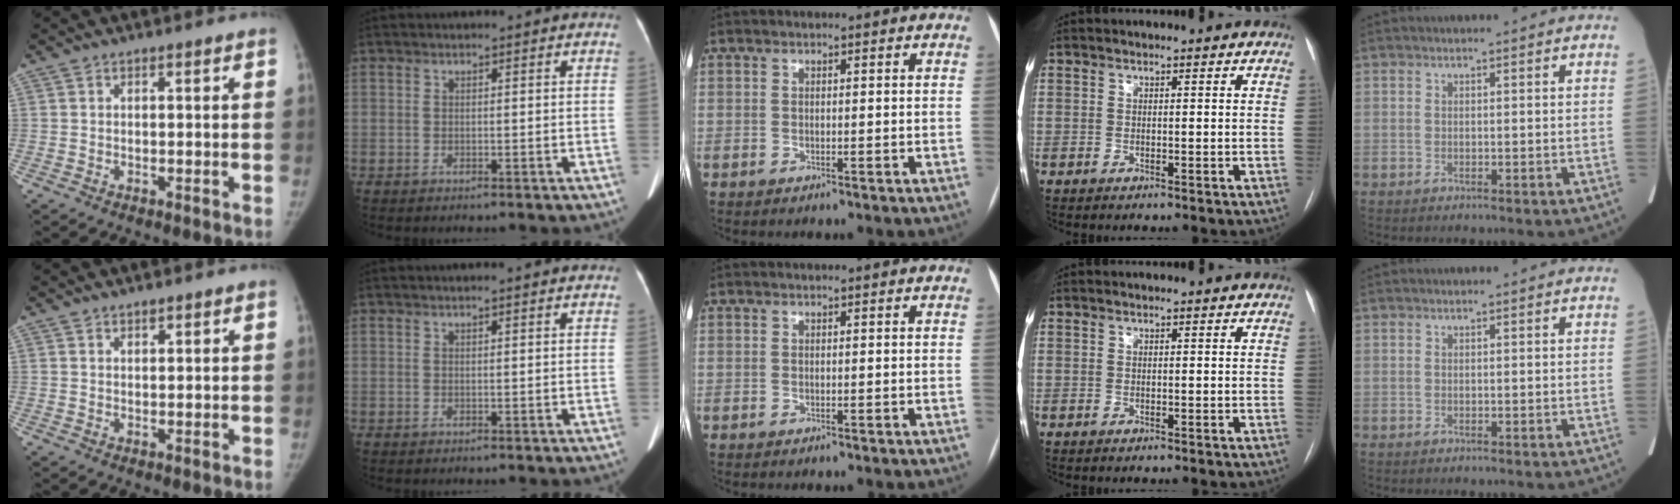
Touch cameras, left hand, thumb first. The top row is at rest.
{"thumb": {"total": 1.3, "force": [1.0, 0.5, 0.5], "torque": [-0.002, -0.007, 0.017]}, "index": {"total": 2.3, "force": [1.9, 0.0, 1.2], "torque": [-0.014, 0.020, 0.025]}}